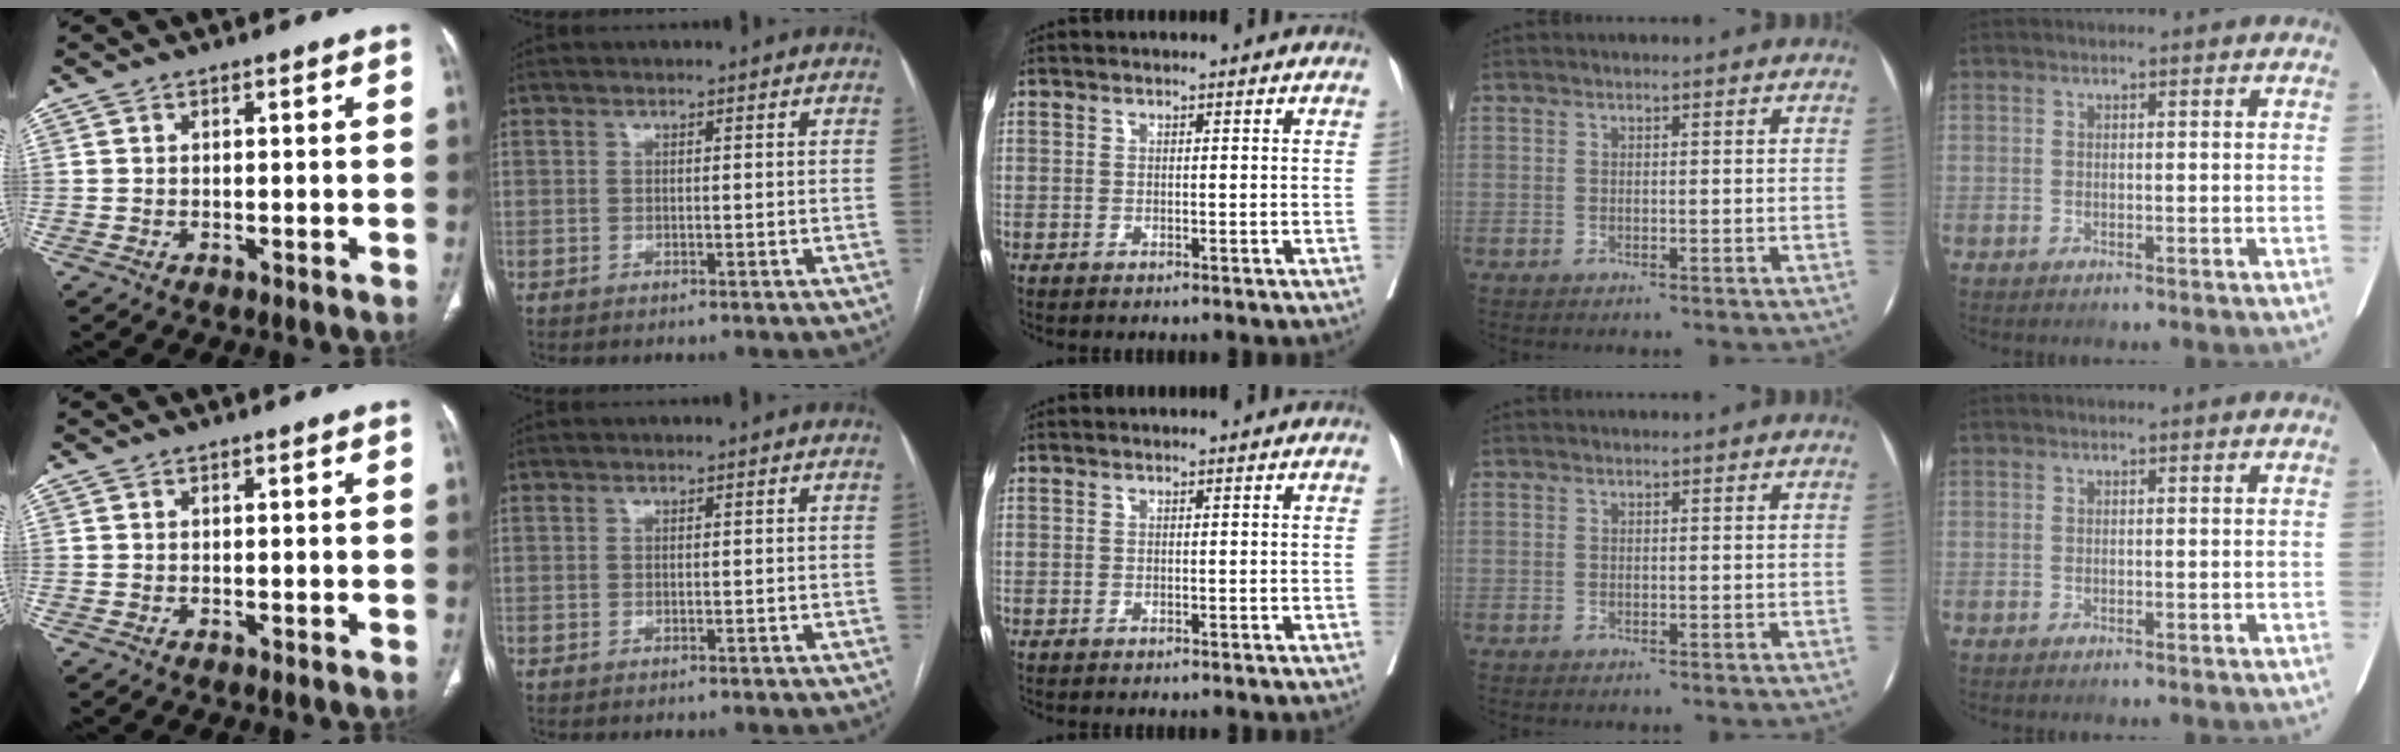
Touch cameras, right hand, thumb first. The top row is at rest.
{}